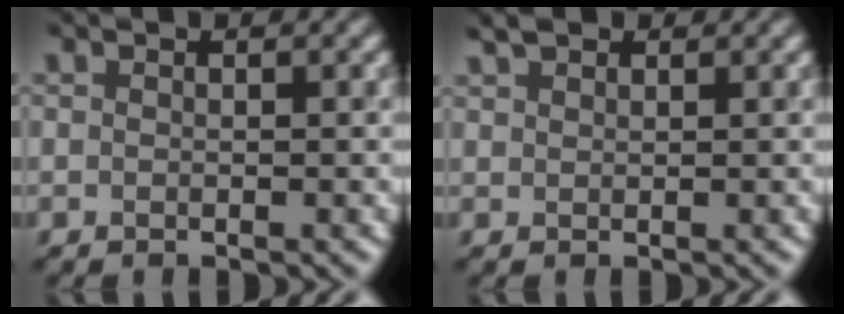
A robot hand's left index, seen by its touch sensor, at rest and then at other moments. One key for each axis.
{"total": 1.4, "fx": 1.3, "fy": 0.4, "fz": 0.2, "tx": -0.002, "ty": 0.007, "tz": 0.026}